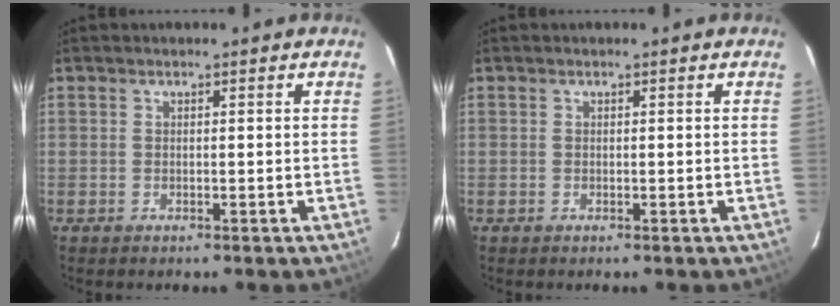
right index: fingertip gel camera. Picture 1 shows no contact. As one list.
[{"total": 0.0}]